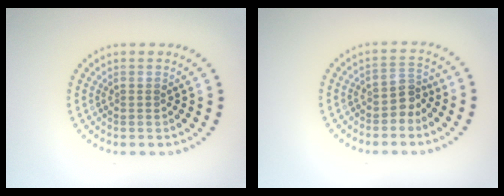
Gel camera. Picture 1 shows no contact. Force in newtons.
{"total": 2.1, "press": 1.6, "slide": 1.3}